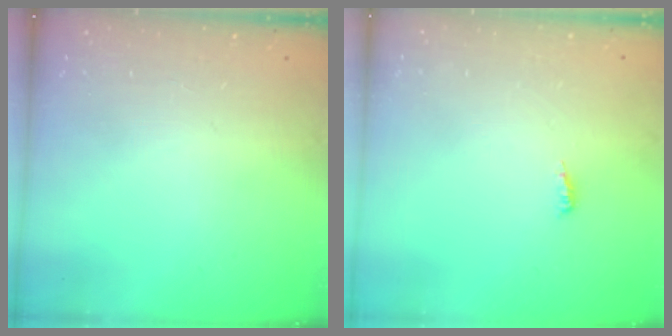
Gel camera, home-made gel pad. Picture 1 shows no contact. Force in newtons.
{"total": 3.9, "press": 3.9, "slide": 0.4}